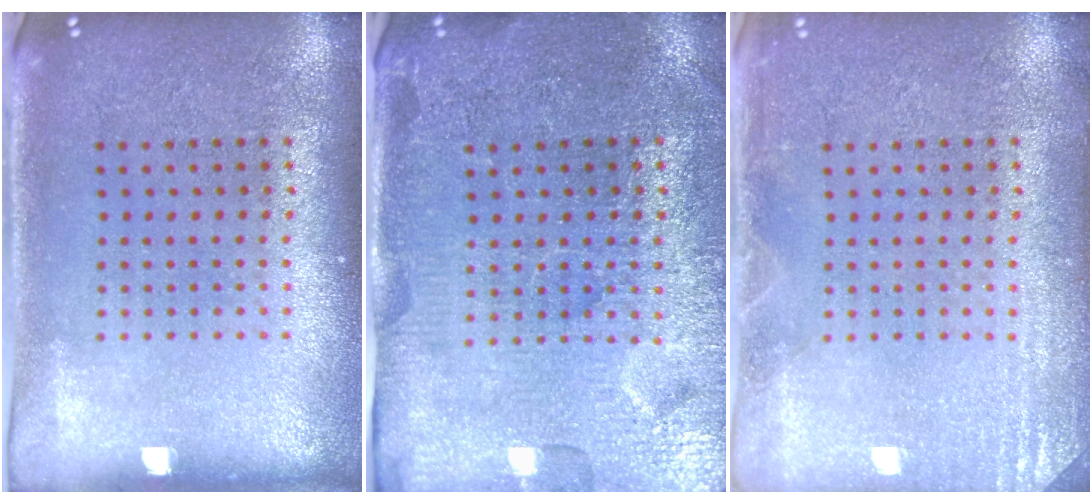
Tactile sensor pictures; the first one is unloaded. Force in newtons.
{"total": 4.1, "press": 4.0, "slide": 1.1}
{"total": 2.2, "press": 2.1, "slide": 0.3}